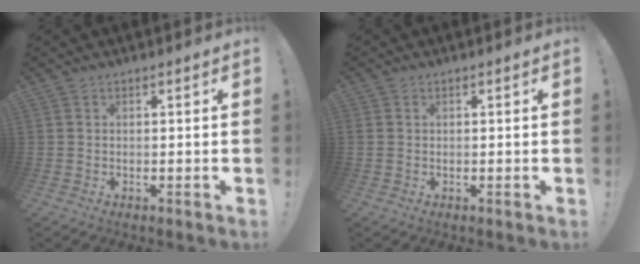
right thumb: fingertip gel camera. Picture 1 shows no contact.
{"total": 0.6, "force": [0.2, 0.6, 0.1], "torque": [-0.011, 0.005, 0.006]}